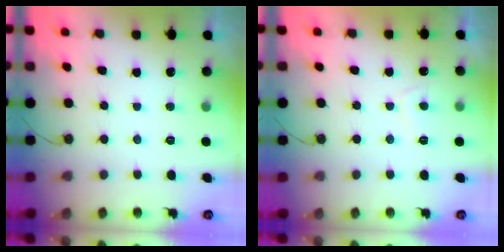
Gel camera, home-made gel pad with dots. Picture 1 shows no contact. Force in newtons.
{"total": 2.3, "press": 2.2, "slide": 0.6}